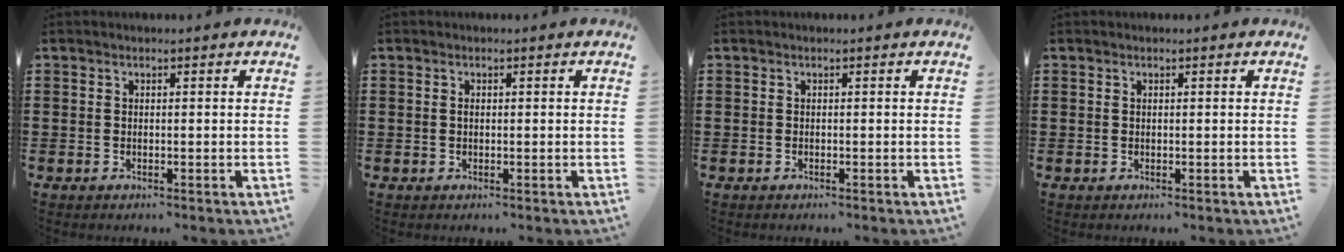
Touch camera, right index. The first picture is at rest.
{"total": 0.5, "force": [0.0, 0.3, 0.4], "torque": [-0.010, -0.002, 0.001]}
{"total": 0.0}
{"total": 0.0}